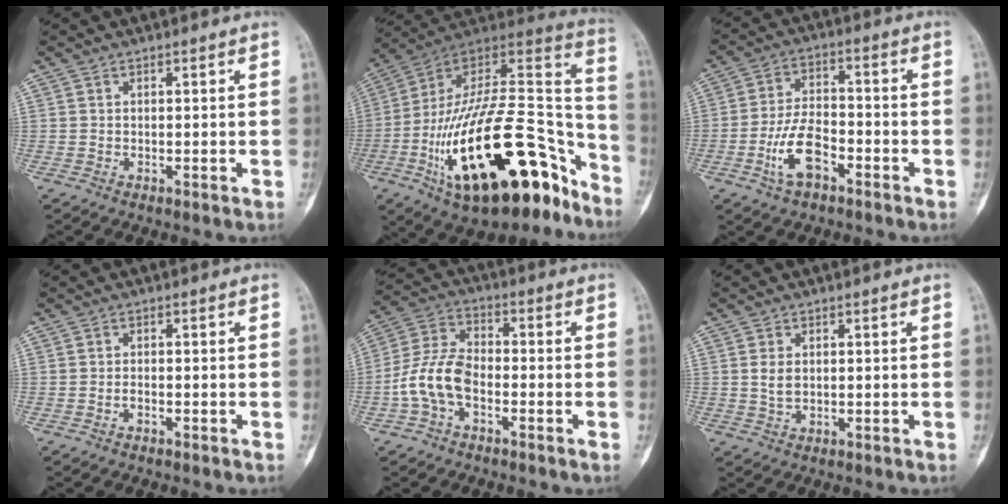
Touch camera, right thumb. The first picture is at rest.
{"total": 34.3, "force": [-16.9, 15.1, 25.8], "torque": [-0.375, 0.083, -0.270]}
{"total": 9.3, "force": [-4.2, 4.7, 6.8], "torque": [-0.127, 0.028, -0.079]}
{"total": 1.1, "force": [-0.6, 0.6, 0.7], "torque": [-0.015, 0.005, -0.012]}
{"total": 10.0, "force": [-3.2, 6.0, 7.3], "torque": [-0.151, 0.034, -0.070]}
{"total": 2.8, "force": [0.3, 1.9, 2.1], "torque": [-0.032, -0.001, 0.008]}